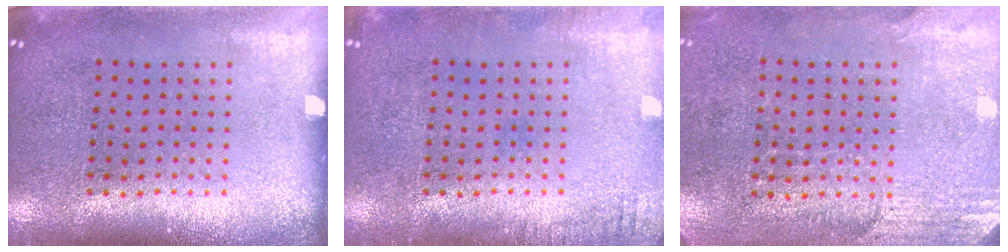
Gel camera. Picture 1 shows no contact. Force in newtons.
{"total": 1.3, "press": 1.3, "slide": 0.1}
{"total": 2.8, "press": 2.5, "slide": 1.3}